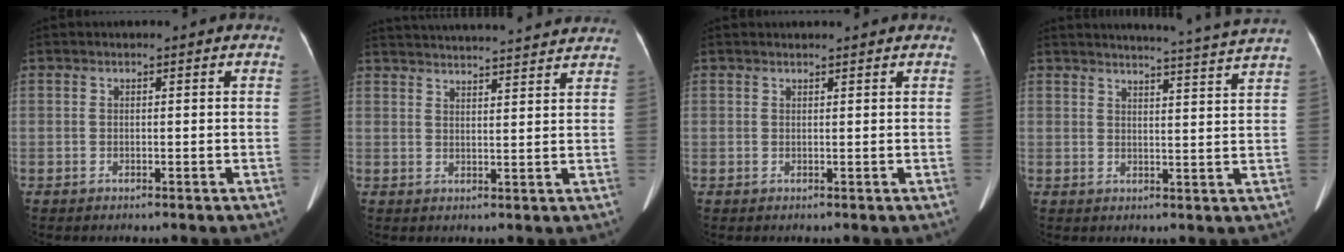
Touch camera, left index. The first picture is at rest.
{"total": 21.1, "force": [20.1, 1.2, 6.5], "torque": [-0.101, 0.001, 0.265]}
{"total": 2.9, "force": [2.8, 0.1, 0.8], "torque": [-0.010, 0.007, 0.033]}
{"total": 10.5, "force": [9.8, -2.7, 2.6], "torque": [-0.037, -0.054, 0.112]}